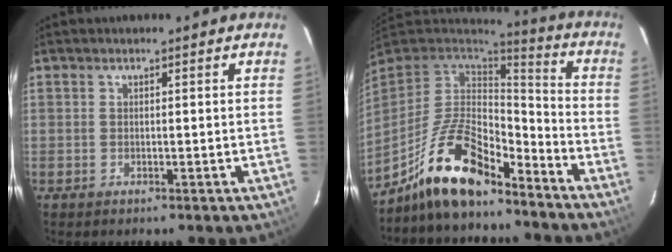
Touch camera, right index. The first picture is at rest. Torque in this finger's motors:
{"motor_torque": [1.02, -1.11, 0.76, 0.21]}